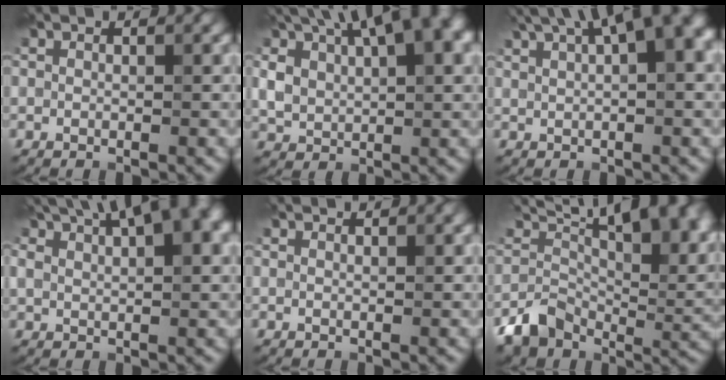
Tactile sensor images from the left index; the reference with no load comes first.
{"total": 11.8, "force": [5.3, 5.6, 9.0], "torque": [-0.169, 0.017, 0.097]}
{"total": 10.0, "force": [4.6, 3.5, 8.2], "torque": [-0.105, 0.033, 0.070]}
{"total": 10.3, "force": [5.5, 3.9, 7.8], "torque": [-0.124, 0.025, 0.085]}
{"total": 1.5, "force": [1.2, 0.3, 0.8], "torque": [-0.005, -0.003, 0.007]}
{"total": 11.4, "force": [2.8, 7.1, 8.4], "torque": [-0.135, -0.015, 0.054]}